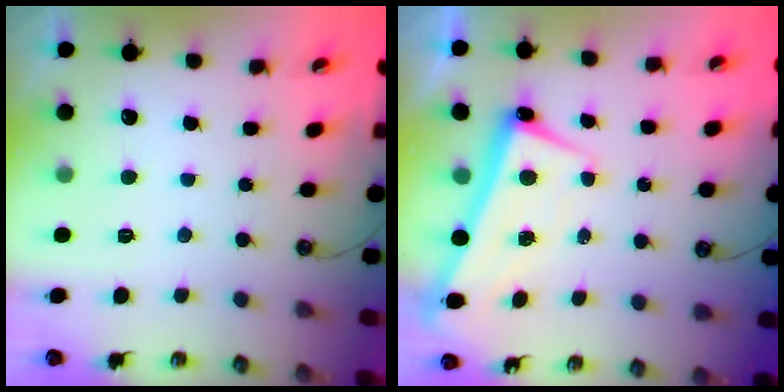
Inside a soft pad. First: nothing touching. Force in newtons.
{"total": 2.7, "press": 2.6, "slide": 0.8}